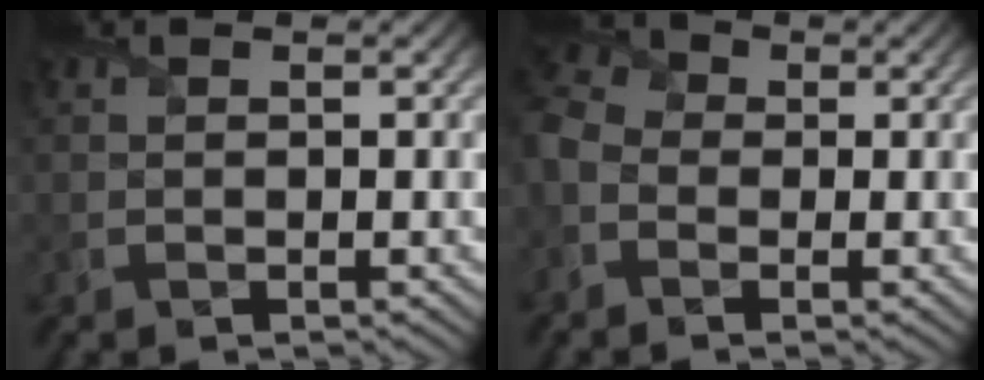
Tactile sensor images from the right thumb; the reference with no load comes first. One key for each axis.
{"total": 5.8, "fx": -2.1, "fy": 4.3, "fz": 3.2, "tx": -0.099, "ty": -0.004, "tz": -0.050}